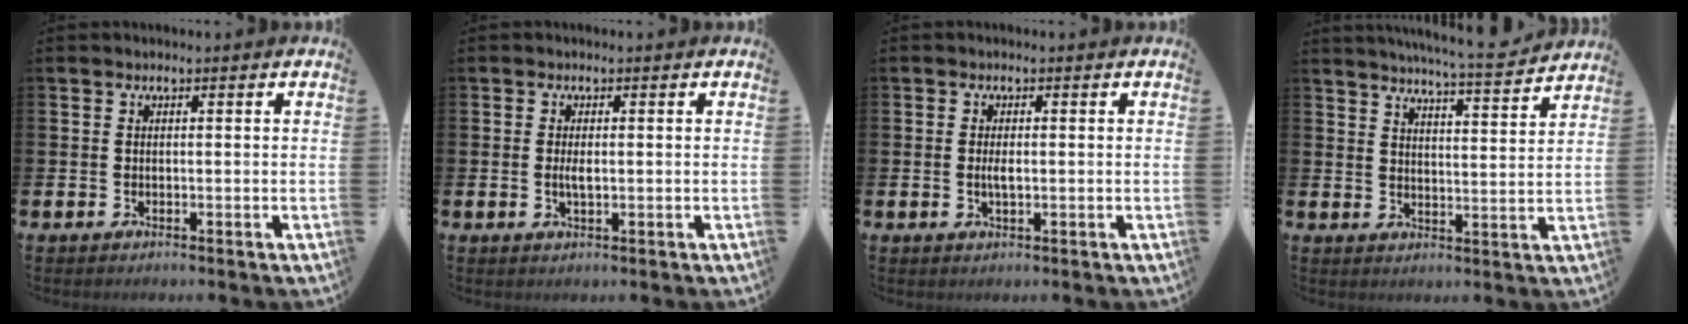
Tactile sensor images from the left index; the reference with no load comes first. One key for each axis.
{"total": 1.7, "fx": 0.0, "fy": 0.6, "fz": 1.6, "tx": -0.024, "ty": -0.001, "tz": -0.003}
{"total": 1.7, "fx": 0.0, "fy": 0.6, "fz": 1.6, "tx": -0.024, "ty": 0.000, "tz": -0.003}
{"total": 6.7, "fx": 6.4, "fy": -0.3, "fz": 1.8, "tx": -0.042, "ty": -0.043, "tz": 0.112}